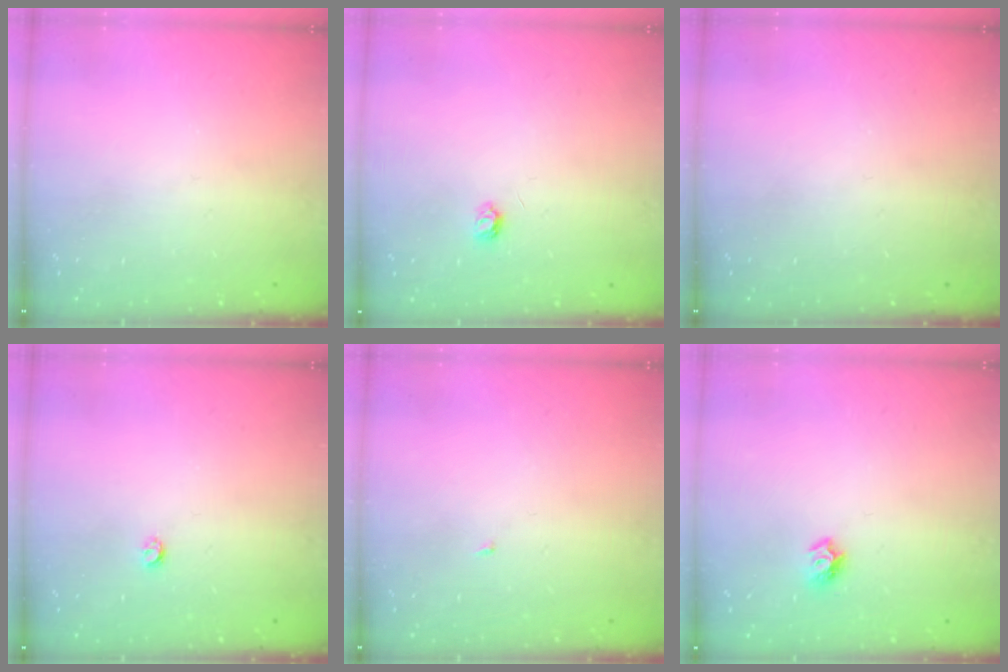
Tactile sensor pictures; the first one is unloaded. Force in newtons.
{"total": 3.1, "press": 3.1, "slide": 0.5}
{"total": 0.0}
{"total": 2.9, "press": 2.8, "slide": 0.5}
{"total": 1.8, "press": 1.8, "slide": 0.2}
{"total": 7.0, "press": 7.0, "slide": 0.7}